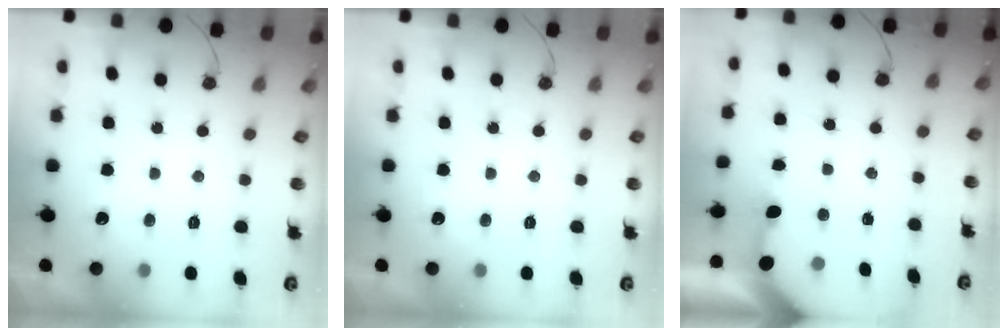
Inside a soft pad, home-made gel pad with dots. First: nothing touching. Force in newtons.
{"total": 0.0}
{"total": 3.2, "press": 3.2, "slide": 0.3}